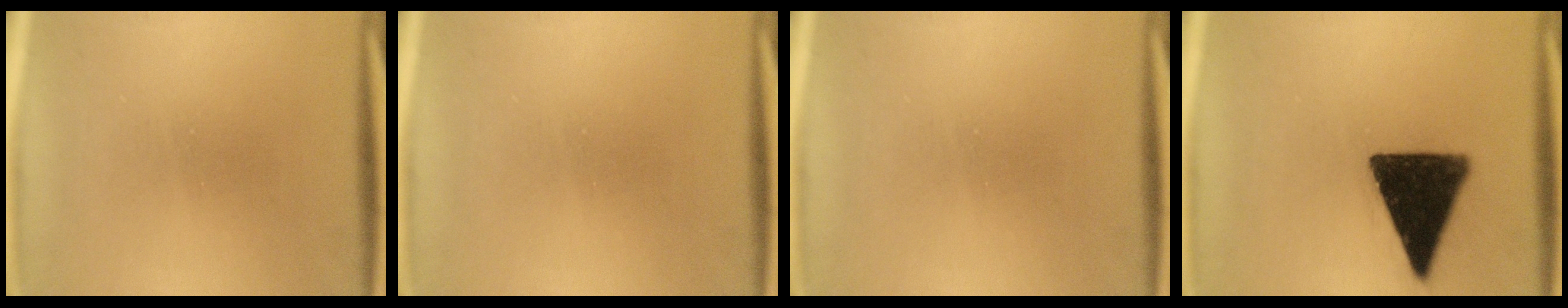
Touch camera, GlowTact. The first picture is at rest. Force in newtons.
{"total": 0.0}
{"total": 0.0}
{"total": 16.6}